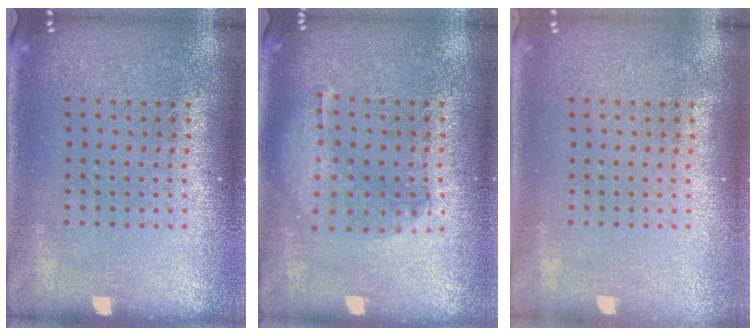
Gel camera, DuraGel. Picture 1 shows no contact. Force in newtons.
{"total": 1.4, "press": 1.3, "slide": 0.4}
{"total": 0.5, "press": 0.5, "slide": 0.1}